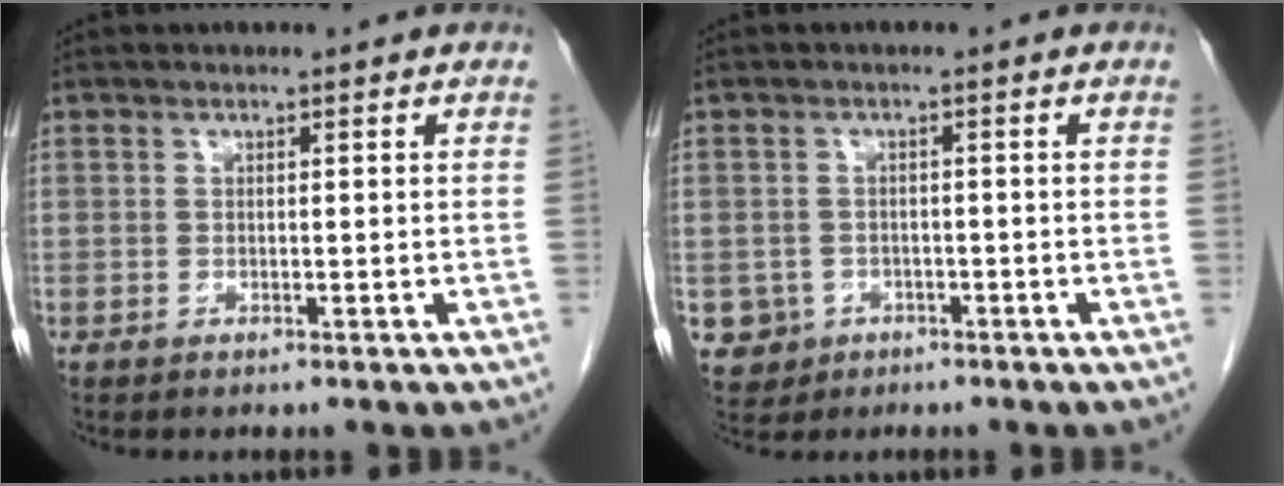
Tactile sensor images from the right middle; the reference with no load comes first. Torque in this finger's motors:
{"motor_torque": [0.36, -0.34, 0.02, -0.01]}